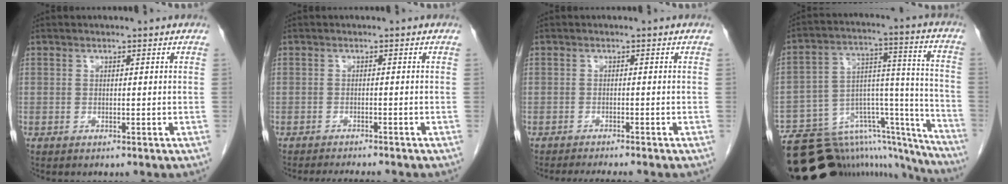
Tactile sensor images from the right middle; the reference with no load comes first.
{"total": 5.3, "force": [-4.9, 0.3, 2.0], "torque": [-0.025, -0.012, -0.070]}
{"total": 5.2, "force": [-4.6, 0.0, 2.2], "torque": [-0.026, -0.013, -0.068]}
{"total": 24.6, "force": [-21.5, 7.9, 9.2], "torque": [-0.093, 0.056, -0.309]}